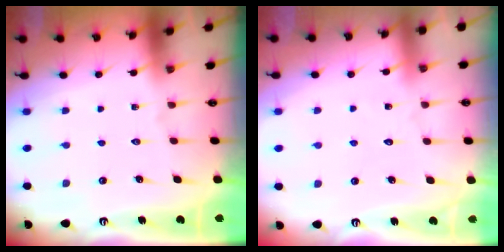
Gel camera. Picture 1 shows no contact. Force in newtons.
{"total": 4.0, "press": 4.0, "slide": 0.3}